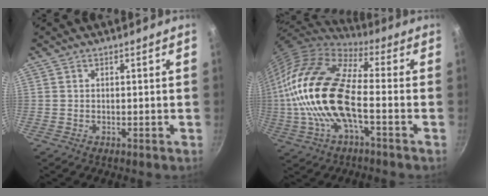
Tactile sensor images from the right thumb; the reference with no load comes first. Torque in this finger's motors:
{"motor_torque": [-0.07, 2.56, 2.77, 0.00, 0.94]}